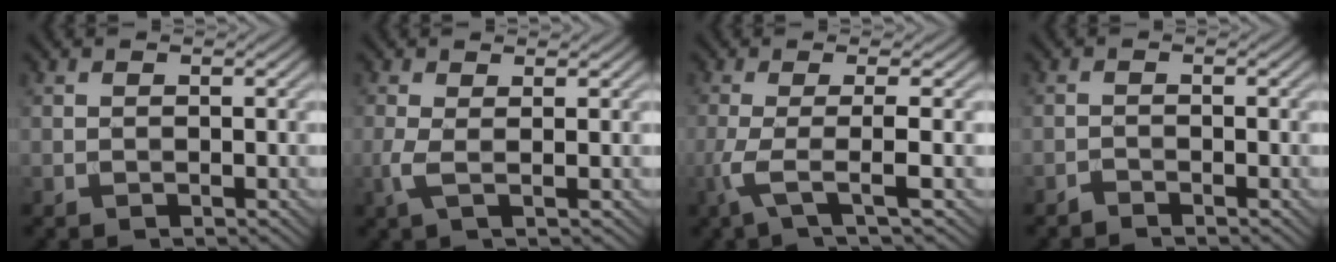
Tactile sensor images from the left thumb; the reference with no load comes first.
{"total": 2.2, "force": [0.0, 0.5, 2.1], "torque": [-0.057, 0.003, -0.004]}
{"total": 4.6, "force": [-1.2, 0.7, 4.4], "torque": [-0.081, -0.003, -0.039]}
{"total": 1.0, "force": [-1.0, 0.0, 0.2], "torque": [-0.003, 0.001, -0.023]}